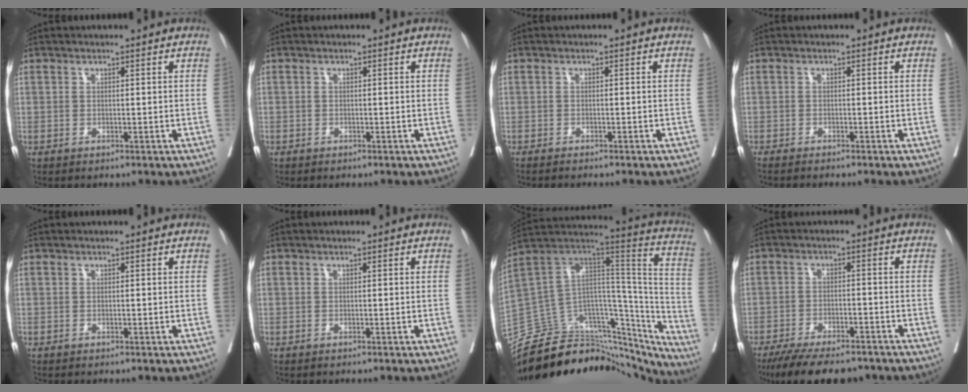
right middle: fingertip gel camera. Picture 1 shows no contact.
{"total": 0.8, "force": [-0.3, 0.7, -0.1], "torque": [-0.001, 0.006, -0.008]}
{"total": 2.7, "force": [-2.4, 0.0, 1.3], "torque": [-0.018, -0.002, -0.032]}
{"total": 3.6, "force": [-3.2, 0.1, 1.7], "torque": [-0.023, -0.005, -0.044]}
{"total": 0.0}
{"total": 0.0}
{"total": 41.0, "force": [-35.3, 13.9, 15.5], "torque": [-0.265, 0.003, -0.490]}
{"total": 12.9, "force": [-10.6, 3.8, 6.1], "torque": [-0.104, -0.013, -0.158]}